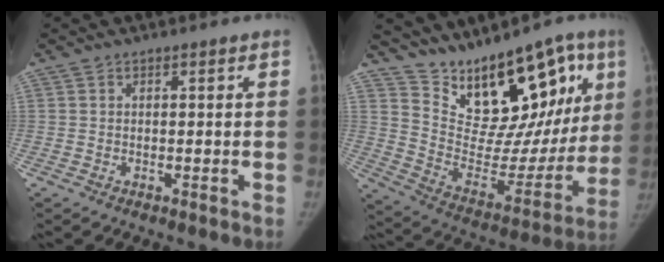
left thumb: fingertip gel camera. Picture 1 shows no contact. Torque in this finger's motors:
{"motor_torque": [0.62, 0.61, 1.44, -1.33, 0.10]}